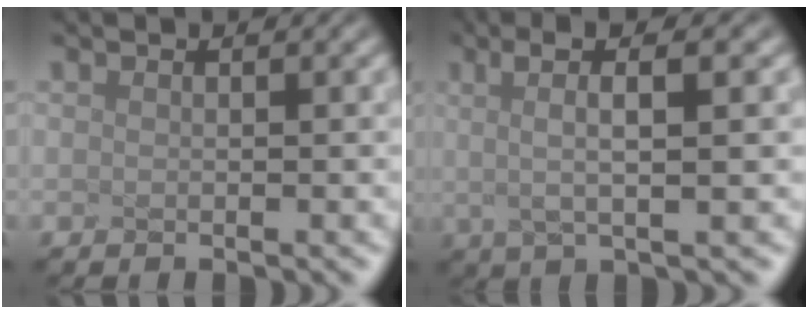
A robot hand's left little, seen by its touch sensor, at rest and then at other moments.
{"total": 3.4, "force": [0.2, -0.2, 3.4], "torque": [-0.090, 0.007, 0.035]}